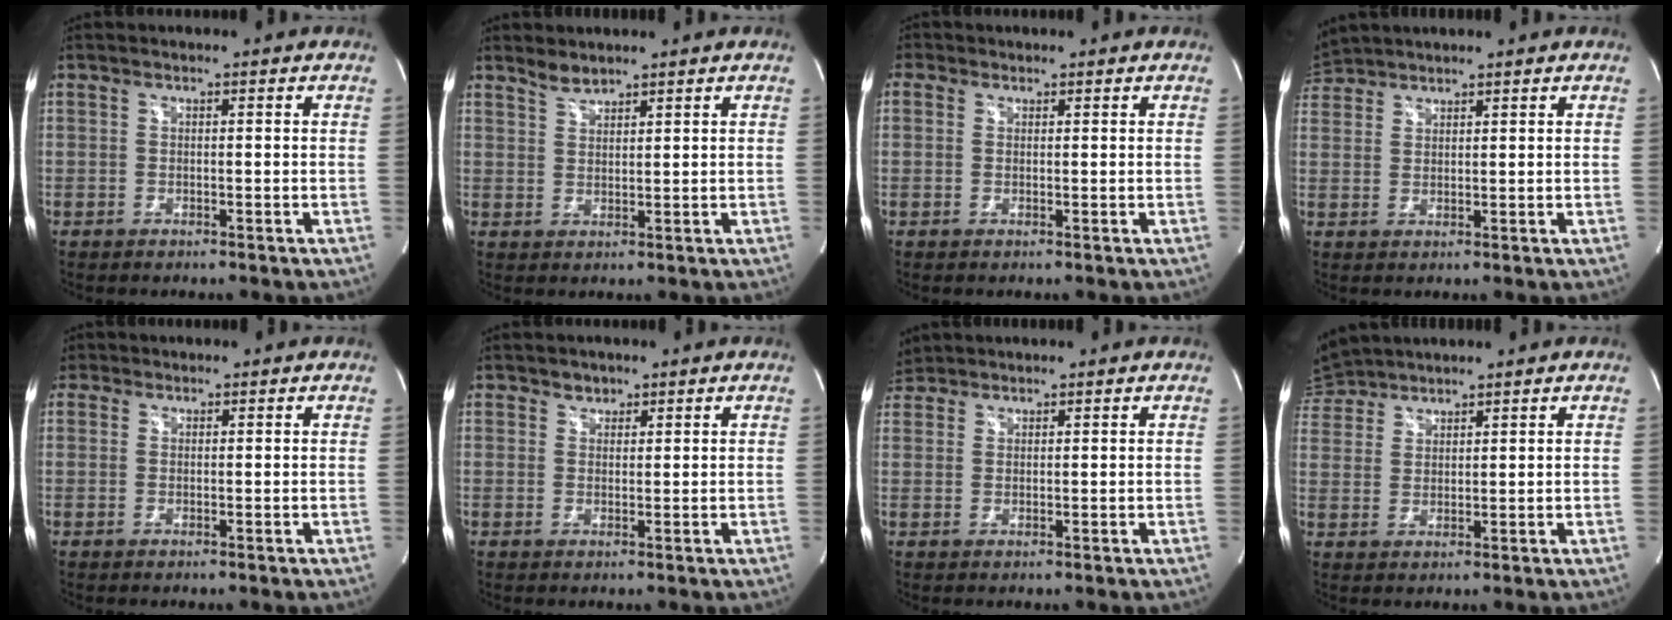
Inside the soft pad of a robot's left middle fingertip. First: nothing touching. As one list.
[{"total": 2.3, "force": [2.2, 0.5, 0.5], "torque": [-0.010, 0.004, 0.044]}, {"total": 1.9, "force": [0.9, 1.7, 0.3], "torque": [0.002, 0.011, 0.011]}, {"total": 4.3, "force": [4.2, 1.0, 0.3], "torque": [-0.015, 0.029, 0.085]}, {"total": 2.3, "force": [1.3, 1.9, 0.1], "torque": [0.007, 0.011, 0.021]}, {"total": 1.8, "force": [1.3, 1.2, 0.1], "torque": [0.006, -0.001, 0.018]}, {"total": 3.7, "force": [3.4, 1.5, -0.1], "torque": [-0.004, 0.018, 0.068]}, {"total": 6.4, "force": [6.2, 1.5, 0.7], "torque": [-0.024, 0.029, 0.124]}]